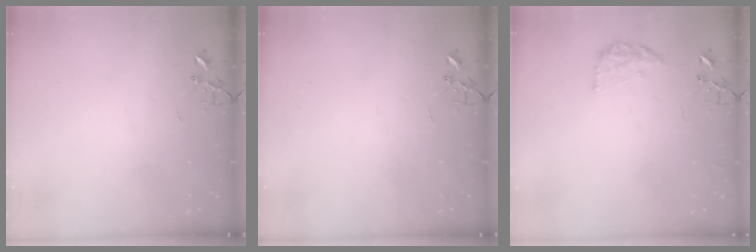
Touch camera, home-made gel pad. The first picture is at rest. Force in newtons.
{"total": 0.0}
{"total": 10.1, "press": 10.1, "slide": 0.5}